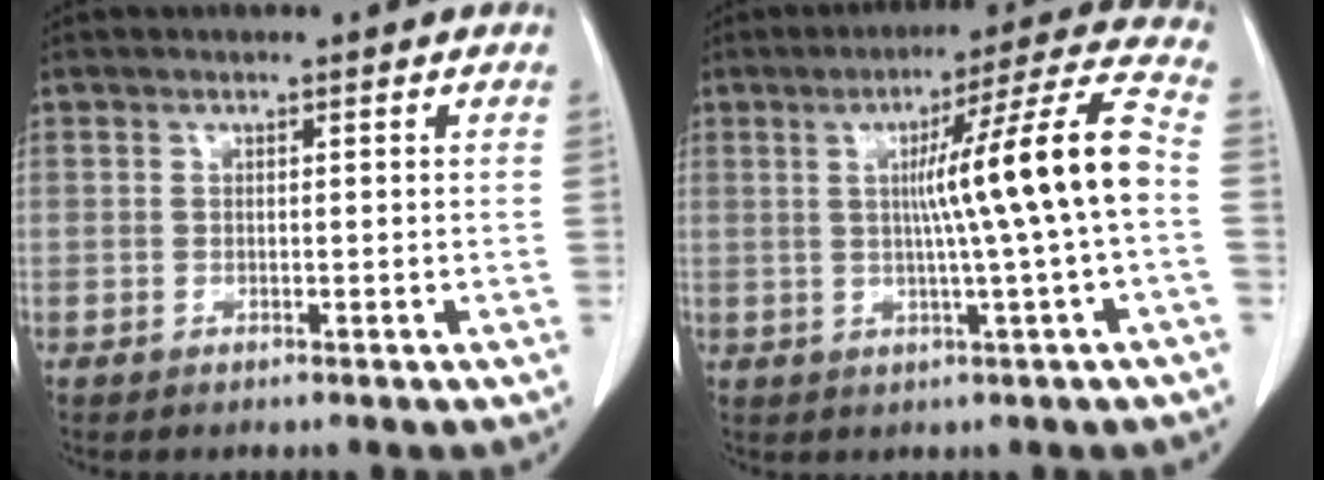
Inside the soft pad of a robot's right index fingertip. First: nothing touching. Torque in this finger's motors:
{"motor_torque": [1.39, -0.18, 0.63, 0.21]}